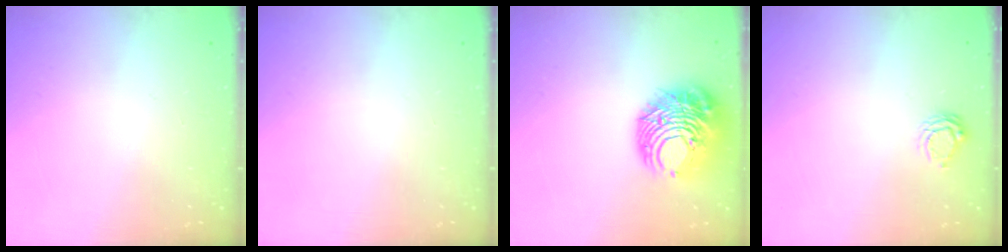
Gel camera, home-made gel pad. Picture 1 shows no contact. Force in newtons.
{"total": 0.0}
{"total": 13.0, "press": 12.9, "slide": 1.6}
{"total": 6.0, "press": 6.0, "slide": 0.4}